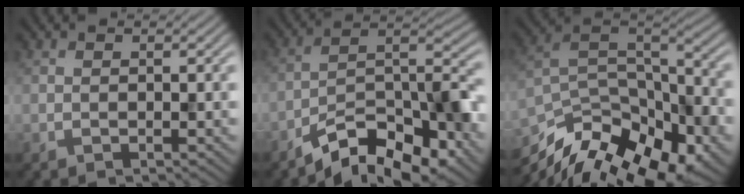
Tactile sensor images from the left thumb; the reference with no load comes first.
{"total": 11.2, "force": [-8.0, 3.5, 6.9], "torque": [-0.098, 0.007, -0.158]}
{"total": 16.2, "force": [-11.6, 6.6, 9.3], "torque": [-0.212, -0.031, -0.181]}